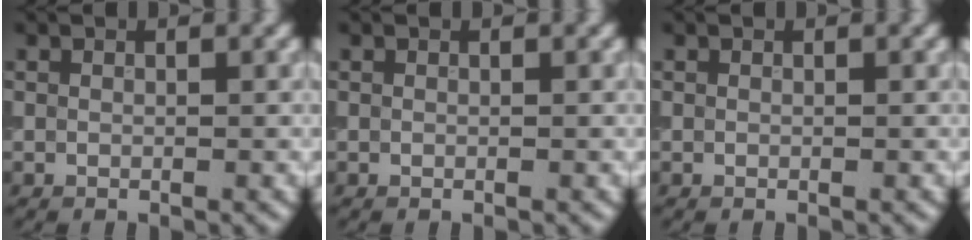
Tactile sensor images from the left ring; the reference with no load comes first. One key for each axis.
{"total": 0.0}
{"total": 0.0}